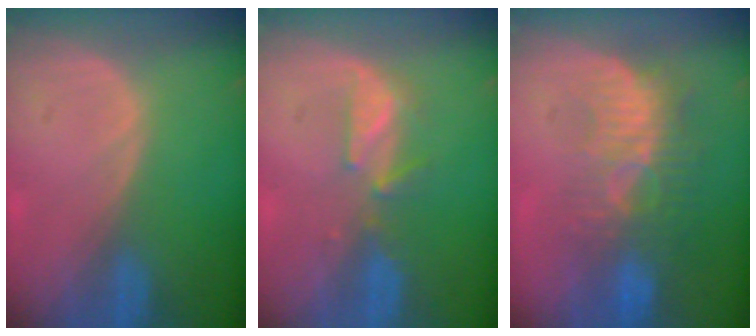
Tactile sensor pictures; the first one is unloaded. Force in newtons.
{"total": 3.6, "press": 3.5, "slide": 0.5}
{"total": 9.1, "press": 8.4, "slide": 3.6}